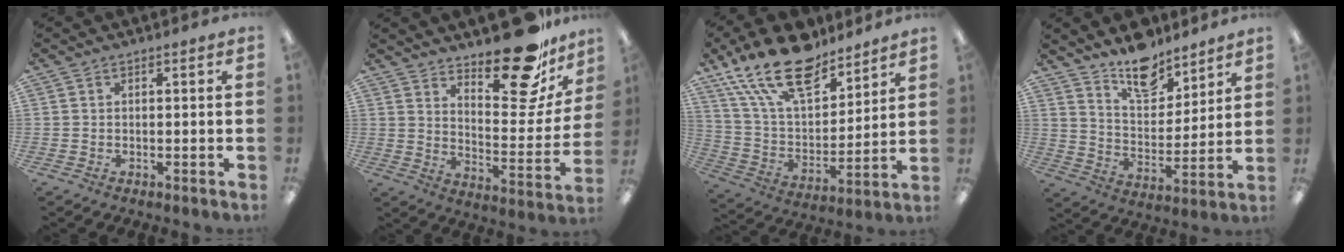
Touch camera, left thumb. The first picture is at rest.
{"total": 21.5, "force": [16.8, 7.1, 11.2], "torque": [-0.145, -0.130, 0.279]}
{"total": 20.6, "force": [15.0, 9.1, 10.8], "torque": [-0.211, -0.084, 0.268]}
{"total": 12.7, "force": [10.8, 5.4, 4.0], "torque": [-0.060, -0.076, 0.201]}